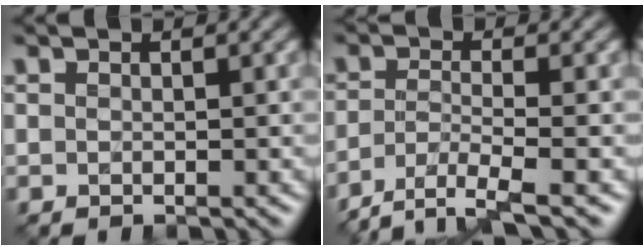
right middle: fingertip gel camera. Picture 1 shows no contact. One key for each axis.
{"total": 4.4, "fx": -3.3, "fy": 0.9, "fz": 2.8, "tx": -0.052, "ty": -0.010, "tz": -0.070}